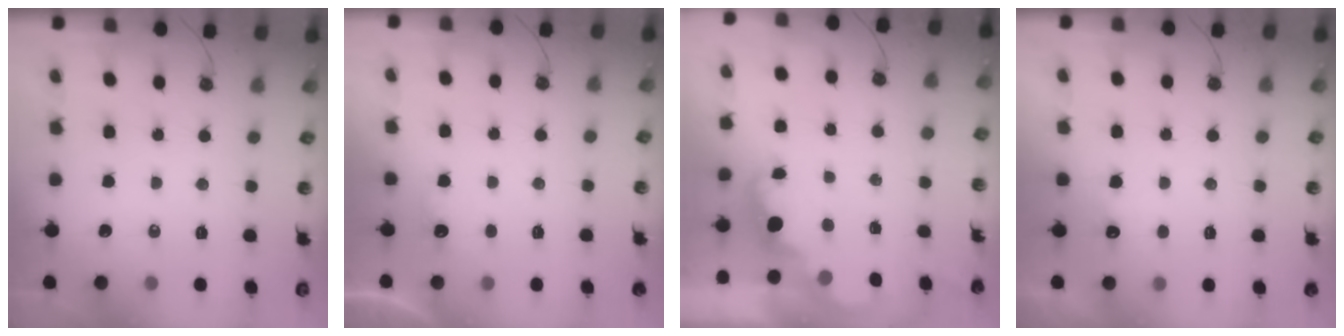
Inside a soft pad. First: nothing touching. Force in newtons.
{"total": 5.8, "press": 5.7, "slide": 1.1}
{"total": 2.4, "press": 2.4, "slide": 0.5}
{"total": 3.2, "press": 3.1, "slide": 0.8}